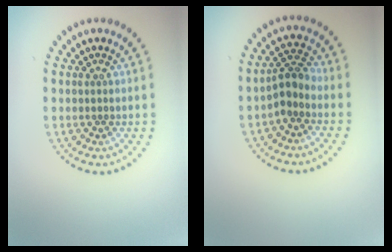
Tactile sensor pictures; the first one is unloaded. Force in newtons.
{"total": 2.5, "press": 1.9, "slide": 1.6}